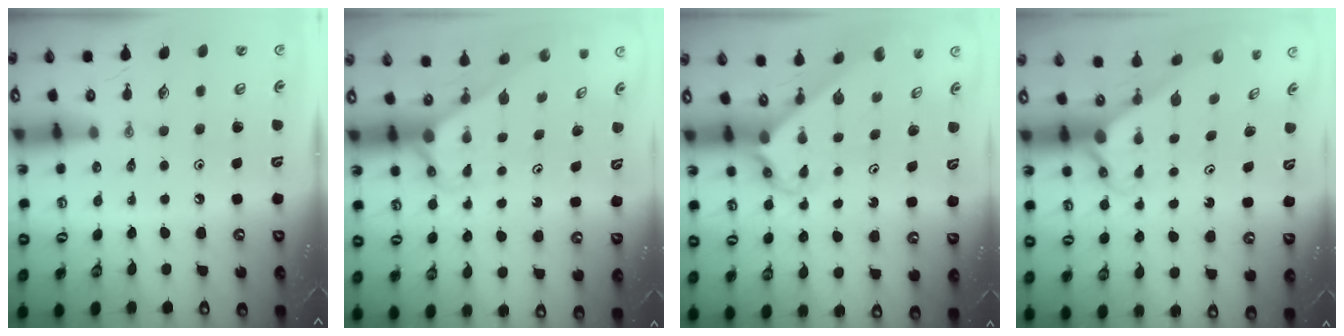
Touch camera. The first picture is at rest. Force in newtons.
{"total": 2.8, "press": 2.8, "slide": 0.0}
{"total": 2.9, "press": 2.9, "slide": 0.3}
{"total": 2.7, "press": 2.7, "slide": 0.2}